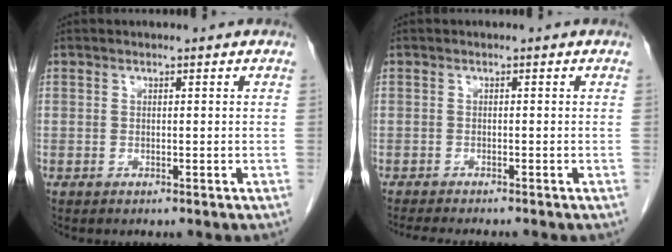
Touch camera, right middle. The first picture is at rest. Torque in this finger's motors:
{"motor_torque": [0.06, -0.05, 0.00, 0.00]}